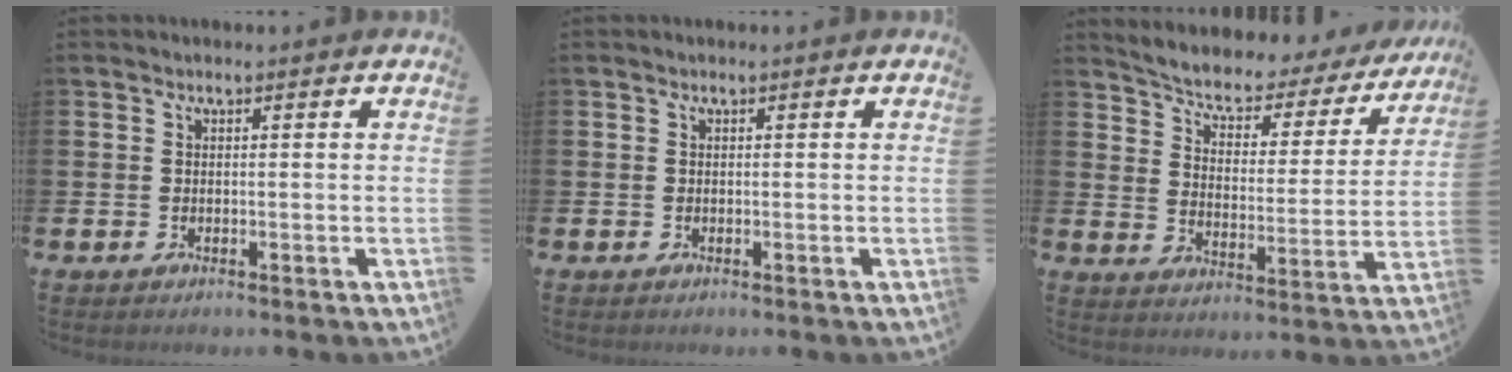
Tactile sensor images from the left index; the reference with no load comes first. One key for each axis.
{"total": 0.0}
{"total": 5.3, "fx": 4.7, "fy": 1.9, "fz": 1.5, "tx": -0.054, "ty": -0.038, "tz": 0.072}